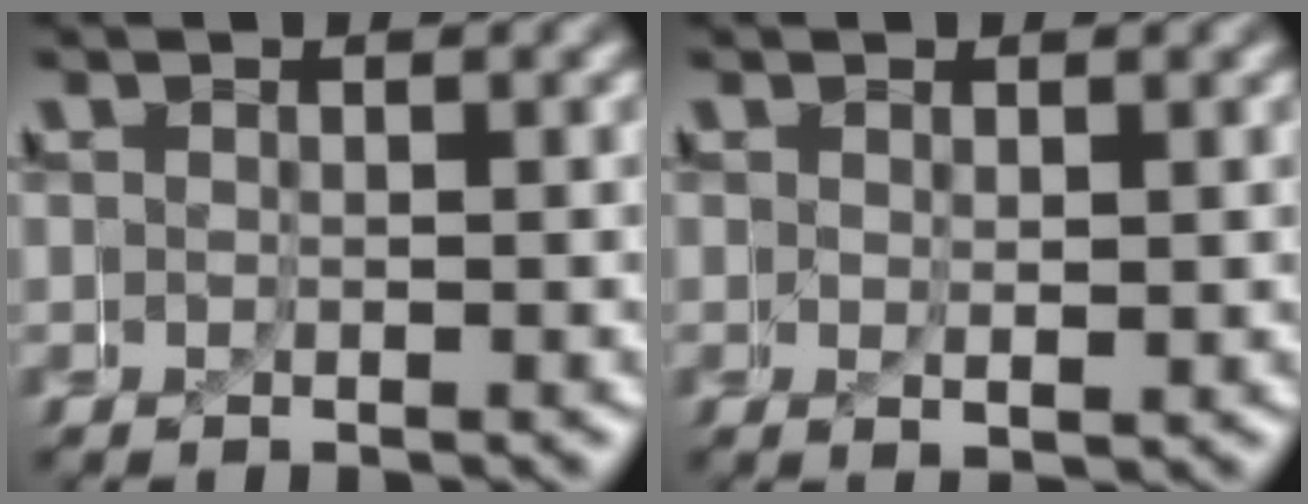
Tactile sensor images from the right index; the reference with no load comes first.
{"total": 0.6, "force": [0.3, -0.1, 0.5], "torque": [-0.002, -0.006, 0.013]}